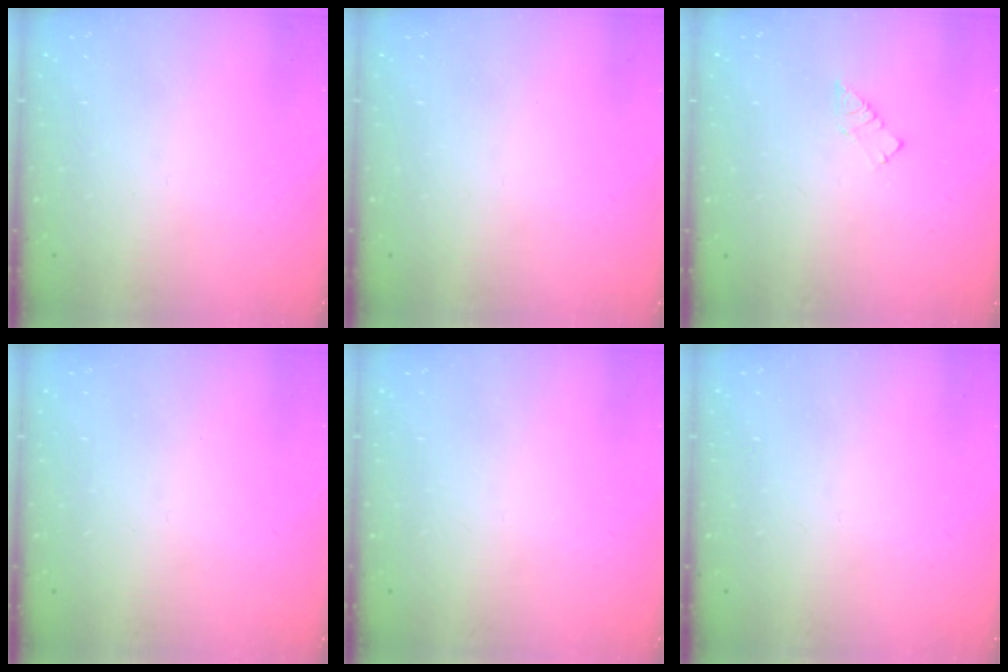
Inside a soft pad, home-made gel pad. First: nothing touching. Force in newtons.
{"total": 0.0}
{"total": 4.0, "press": 4.0, "slide": 0.0}
{"total": 0.0}
{"total": 0.0}
{"total": 0.0}